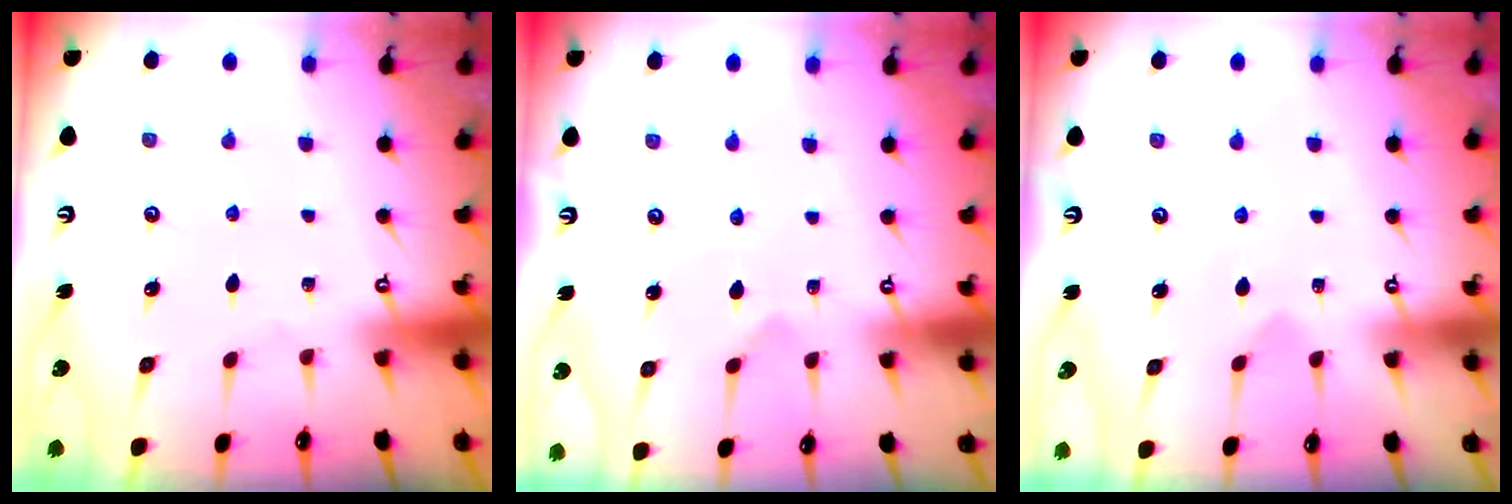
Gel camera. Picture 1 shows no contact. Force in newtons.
{"total": 1.6, "press": 1.5, "slide": 0.5}
{"total": 2.3, "press": 2.3, "slide": 0.2}